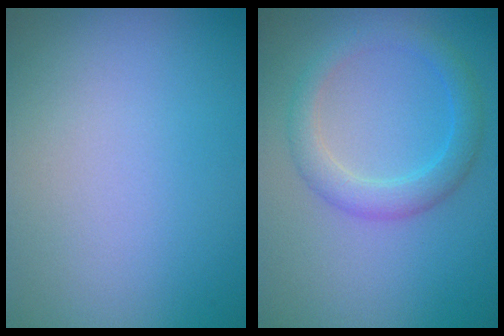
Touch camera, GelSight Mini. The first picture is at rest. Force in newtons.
{"total": 3.0, "press": 3.0, "slide": 0.1}